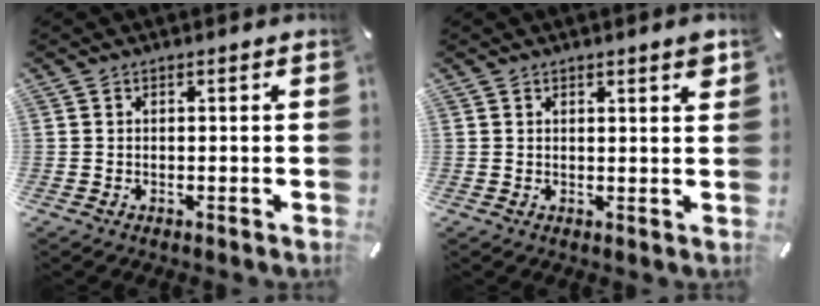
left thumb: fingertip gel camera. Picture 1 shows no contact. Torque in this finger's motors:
{"motor_torque": [0.43, 0.10, -0.07, 0.04, 0.01]}